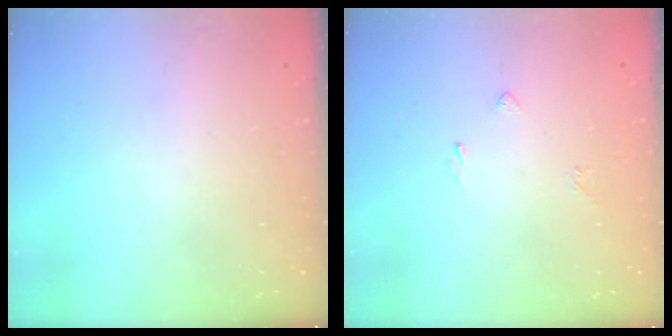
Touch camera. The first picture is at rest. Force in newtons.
{"total": 2.0, "press": 1.9, "slide": 0.8}